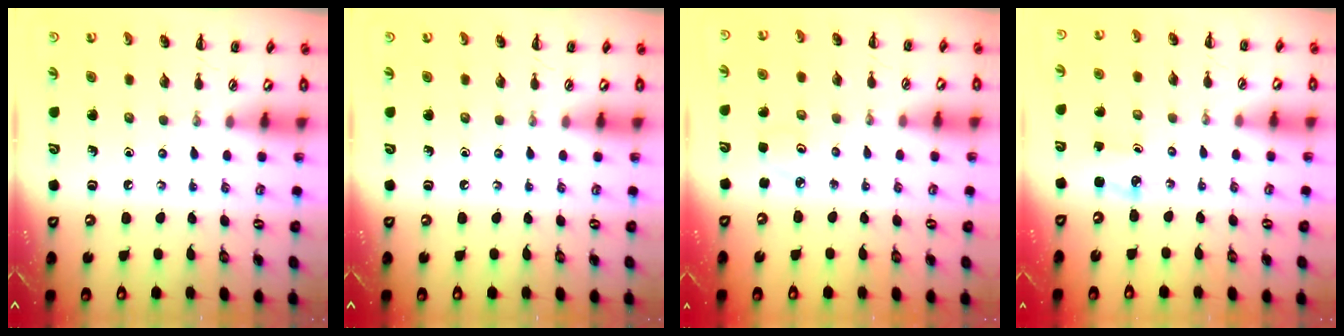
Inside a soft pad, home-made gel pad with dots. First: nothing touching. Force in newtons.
{"total": 0.0}
{"total": 2.2, "press": 2.2, "slide": 0.5}
{"total": 1.9, "press": 1.8, "slide": 0.3}